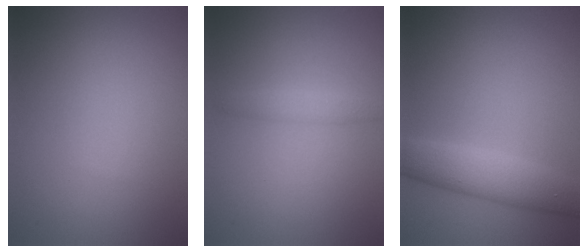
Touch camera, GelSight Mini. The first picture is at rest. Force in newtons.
{"total": 1.4, "press": 1.4, "slide": 0.1}
{"total": 4.7, "press": 4.7, "slide": 0.2}